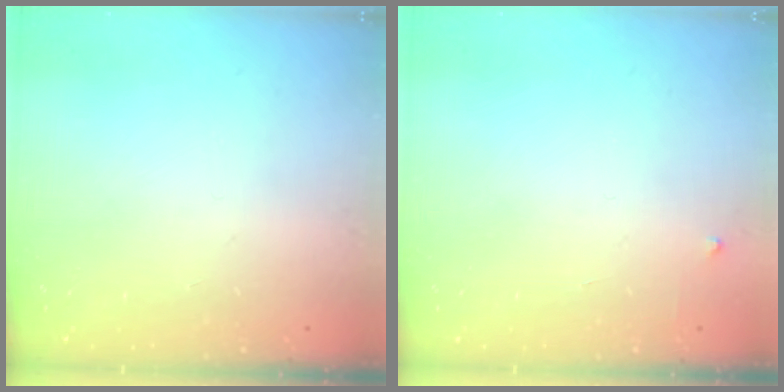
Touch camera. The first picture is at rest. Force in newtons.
{"total": 2.3, "press": 2.3, "slide": 0.3}